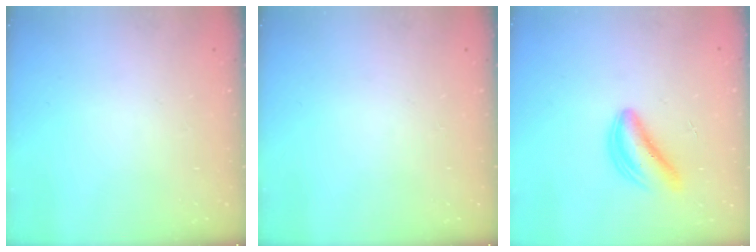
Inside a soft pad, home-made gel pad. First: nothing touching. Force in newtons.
{"total": 0.0}
{"total": 5.6, "press": 5.6, "slide": 0.9}